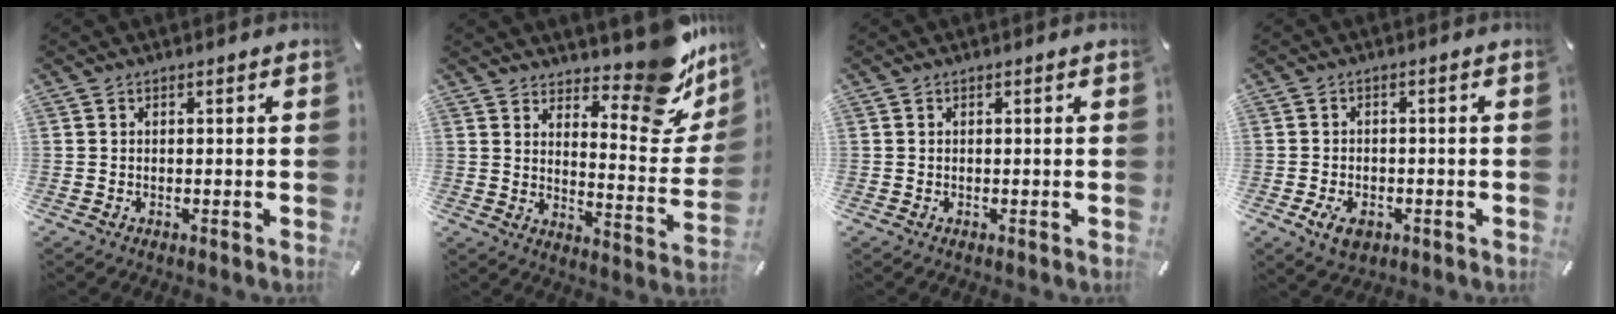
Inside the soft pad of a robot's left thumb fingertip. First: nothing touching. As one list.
[{"total": 15.0, "force": [11.8, 5.9, 7.1], "torque": [-0.066, -0.122, 0.197]}, {"total": 0.0}, {"total": 4.3, "force": [-1.9, 2.8, 2.7], "torque": [-0.063, 0.002, -0.037]}]